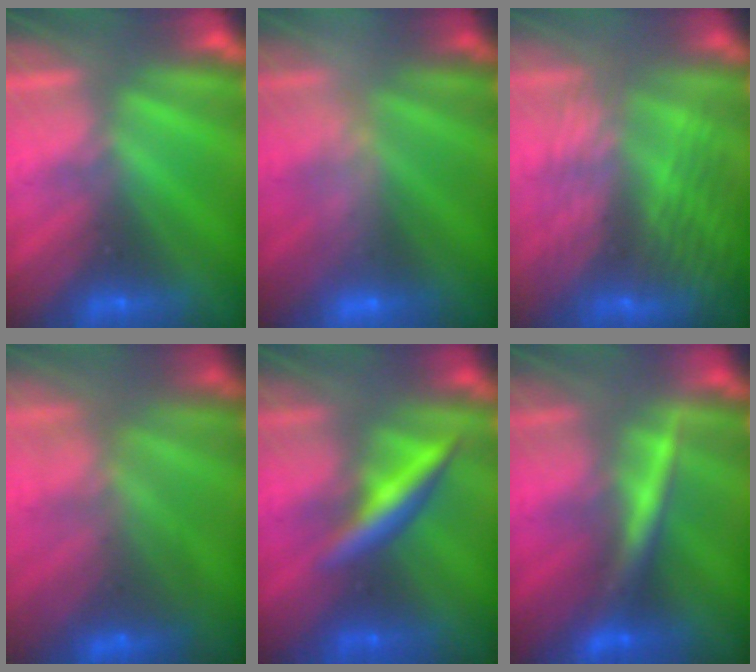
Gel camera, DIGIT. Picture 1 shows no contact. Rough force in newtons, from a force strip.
{"total": 2.5}
{"total": 7.0}
{"total": 7.4}
{"total": 2.8}
{"total": 2.4}